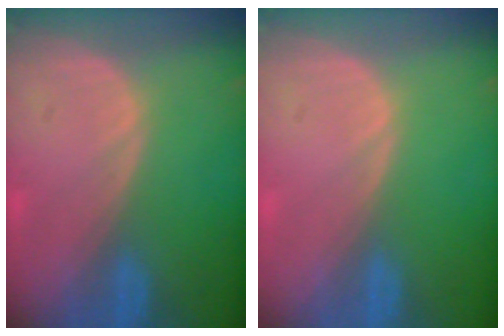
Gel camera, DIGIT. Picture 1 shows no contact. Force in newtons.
{"total": 0.0}